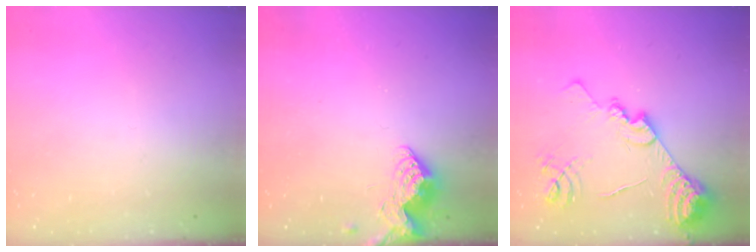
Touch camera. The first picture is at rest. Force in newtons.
{"total": 8.2, "press": 8.1, "slide": 0.3}
{"total": 18.8, "press": 18.7, "slide": 1.8}